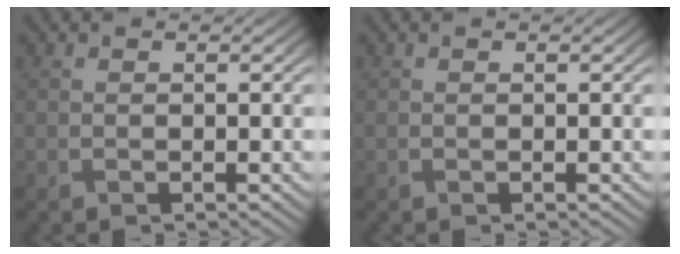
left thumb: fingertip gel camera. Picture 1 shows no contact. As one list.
[{"total": 0.0}]